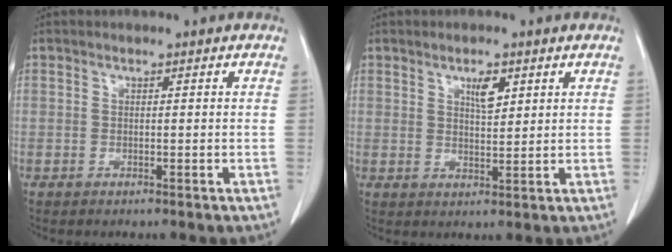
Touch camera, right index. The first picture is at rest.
{"total": 3.4, "force": [1.8, 1.1, 2.7], "torque": [-0.047, -0.003, 0.033]}